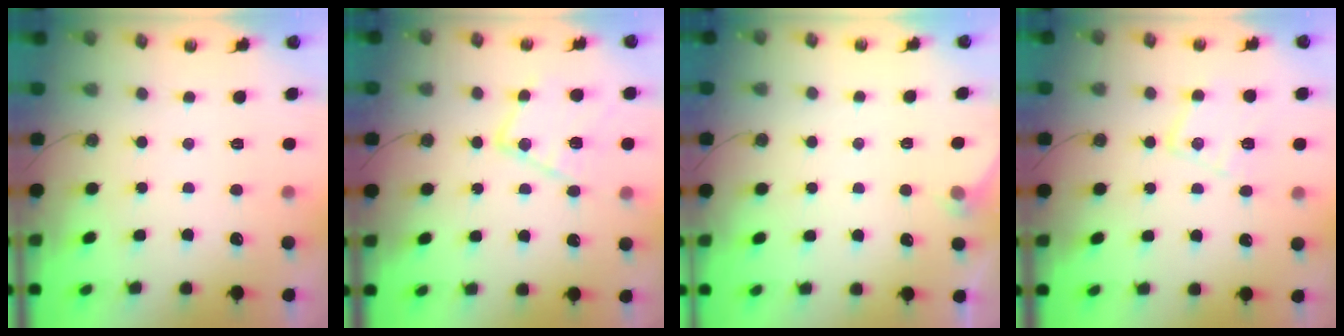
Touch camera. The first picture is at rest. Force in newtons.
{"total": 15.7, "press": 15.6, "slide": 1.1}
{"total": 2.7, "press": 2.7, "slide": 0.4}
{"total": 13.0, "press": 13.0, "slide": 0.9}